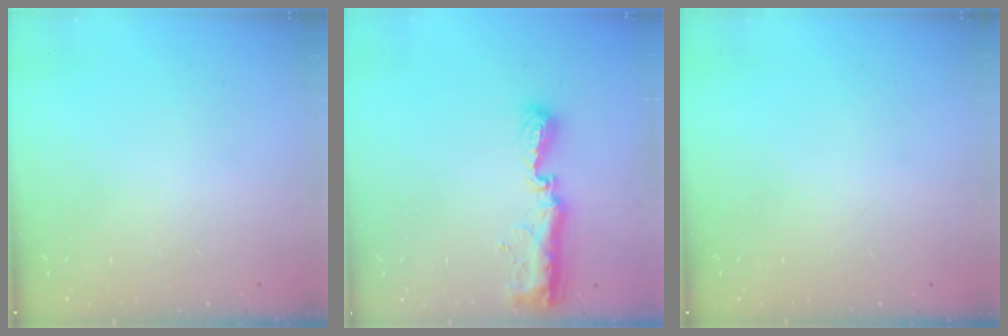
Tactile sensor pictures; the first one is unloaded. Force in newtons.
{"total": 11.2, "press": 10.1, "slide": 4.8}
{"total": 0.0}